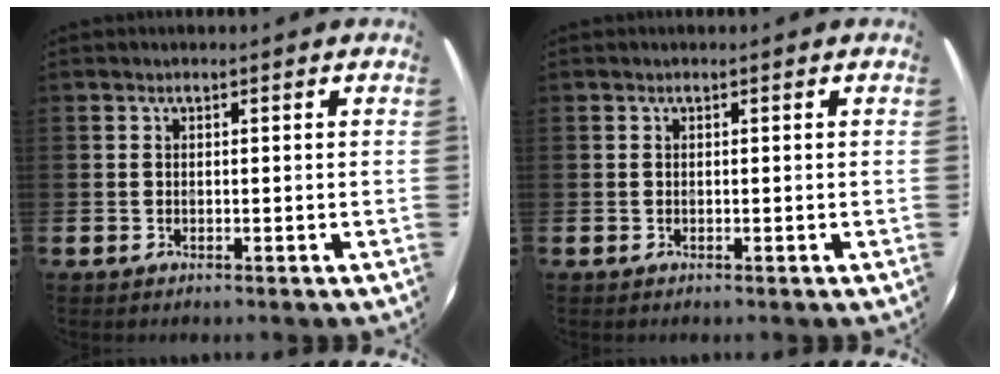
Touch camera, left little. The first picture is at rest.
{"total": 0.0}